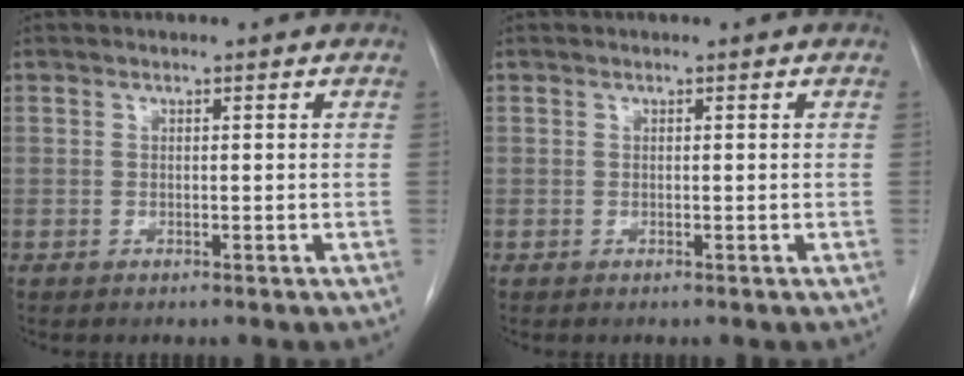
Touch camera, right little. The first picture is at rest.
{"total": 0.0}